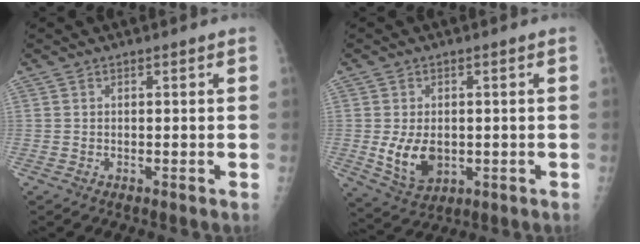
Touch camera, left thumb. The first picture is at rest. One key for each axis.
{"total": 7.5, "fx": -0.6, "fy": 5.2, "fz": 5.4, "tx": -0.081, "ty": -0.014, "tz": 0.005}